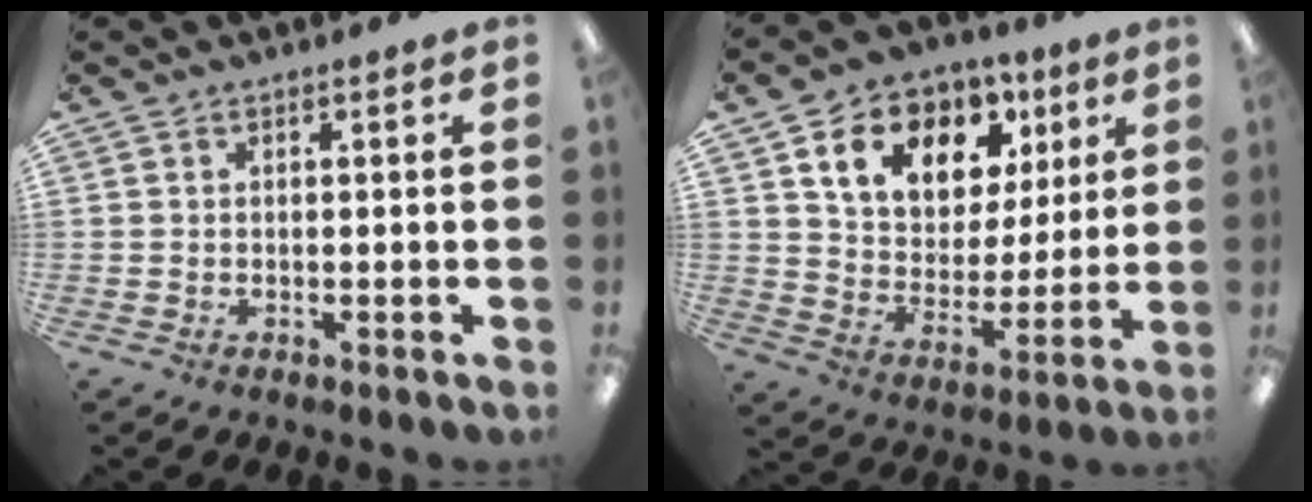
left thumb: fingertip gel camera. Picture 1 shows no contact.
{"total": 14.7, "force": [8.2, 10.1, 6.8], "torque": [-0.130, -0.028, 0.154]}